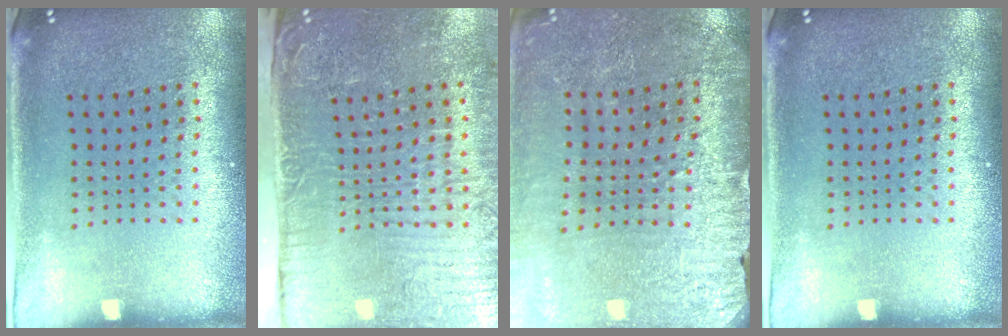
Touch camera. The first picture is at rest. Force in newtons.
{"total": 5.6, "press": 4.7, "slide": 3.0}
{"total": 2.9, "press": 2.9, "slide": 0.2}
{"total": 0.0}